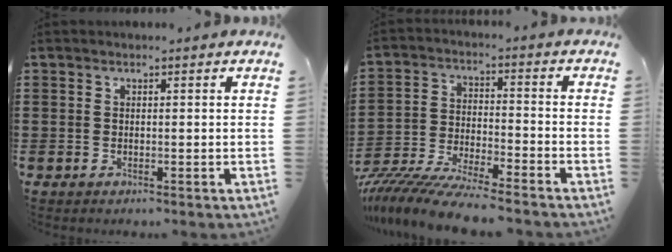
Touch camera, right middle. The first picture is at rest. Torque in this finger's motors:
{"motor_torque": [1.94, -0.20, 1.06, 0.21]}